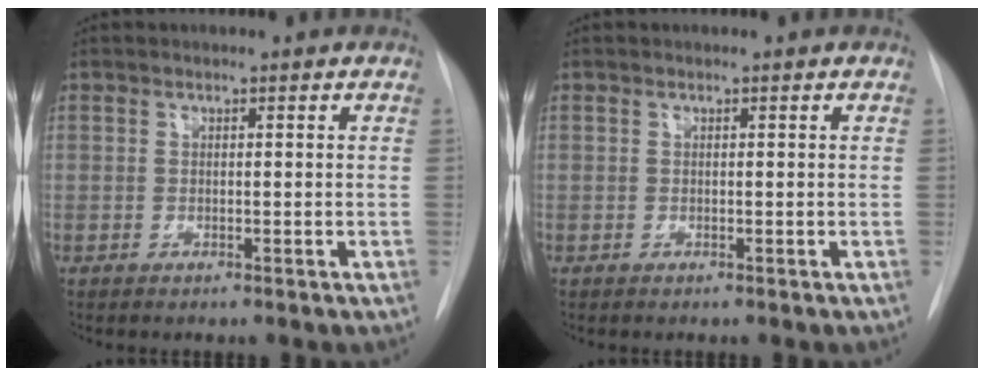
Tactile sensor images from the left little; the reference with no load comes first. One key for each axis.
{"total": 0.0}